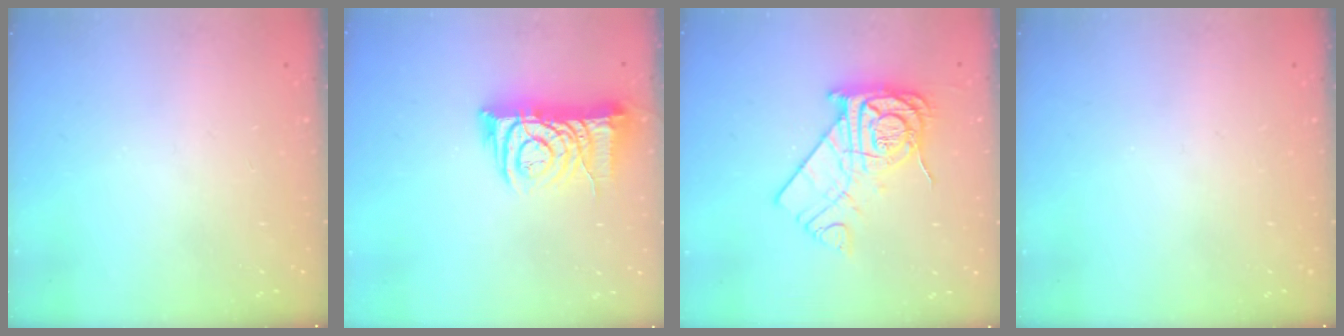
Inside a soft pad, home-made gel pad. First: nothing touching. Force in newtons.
{"total": 9.4, "press": 9.4, "slide": 1.2}
{"total": 14.2, "press": 14.2, "slide": 1.1}
{"total": 0.0}